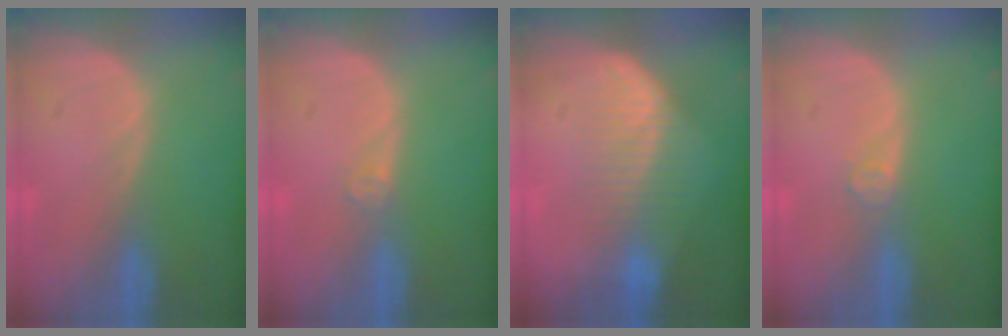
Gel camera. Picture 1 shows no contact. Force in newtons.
{"total": 1.3, "press": 1.1, "slide": 0.7}
{"total": 6.9, "press": 6.5, "slide": 2.4}
{"total": 1.5, "press": 1.5, "slide": 0.2}